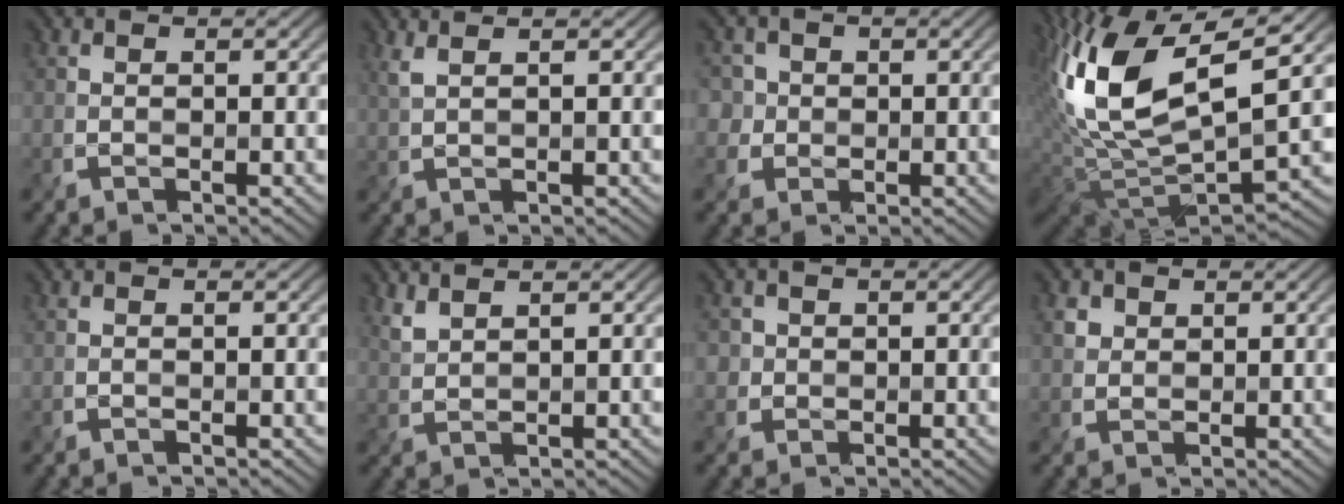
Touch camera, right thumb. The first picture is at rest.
{"total": 2.1, "force": [1.4, 0.6, 1.5], "torque": [-0.030, 0.005, 0.025]}
{"total": 3.5, "force": [0.7, 3.4, 0.5], "torque": [-0.030, -0.002, 0.011]}
{"total": 17.7, "force": [6.0, 7.7, 14.8], "torque": [-0.331, 0.016, 0.108]}
{"total": 0.0}
{"total": 2.3, "force": [2.0, 0.6, 1.0], "torque": [-0.025, 0.002, 0.047]}
{"total": 1.8, "force": [0.3, 1.8, -0.1], "torque": [-0.006, -0.004, 0.007]}
{"total": 1.7, "force": [1.1, 1.4, 0.2], "torque": [-0.013, -0.001, 0.026]}